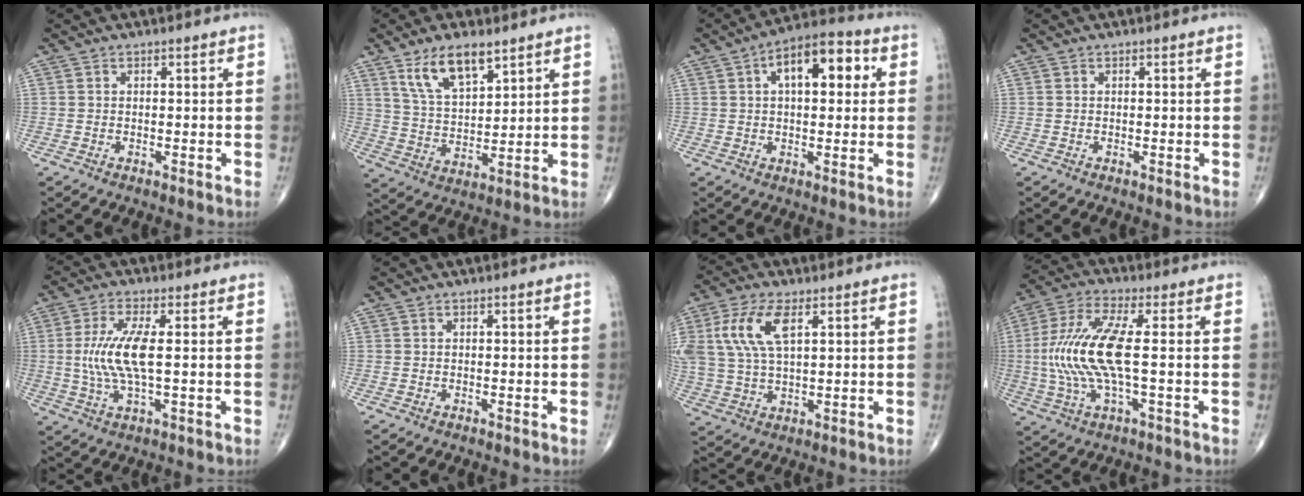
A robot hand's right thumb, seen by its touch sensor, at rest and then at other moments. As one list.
[{"total": 10.9, "force": [6.8, 4.4, 7.3], "torque": [-0.121, -0.034, 0.137]}, {"total": 11.9, "force": [3.3, 5.9, 9.9], "torque": [-0.129, 0.024, 0.042]}, {"total": 0.0}, {"total": 9.0, "force": [0.5, 2.4, 8.7], "torque": [-0.204, -0.003, 0.009]}, {"total": 0.0}, {"total": 11.1, "force": [3.9, 4.9, 9.2], "torque": [-0.214, 0.003, 0.081]}, {"total": 13.7, "force": [-0.1, 3.6, 13.2], "torque": [-0.315, 0.015, -0.003]}]